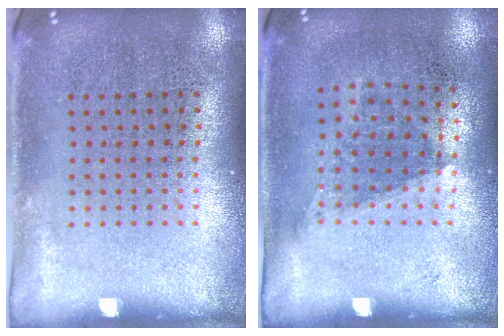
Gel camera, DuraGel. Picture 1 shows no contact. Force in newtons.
{"total": 1.1, "press": 0.8, "slide": 0.8}